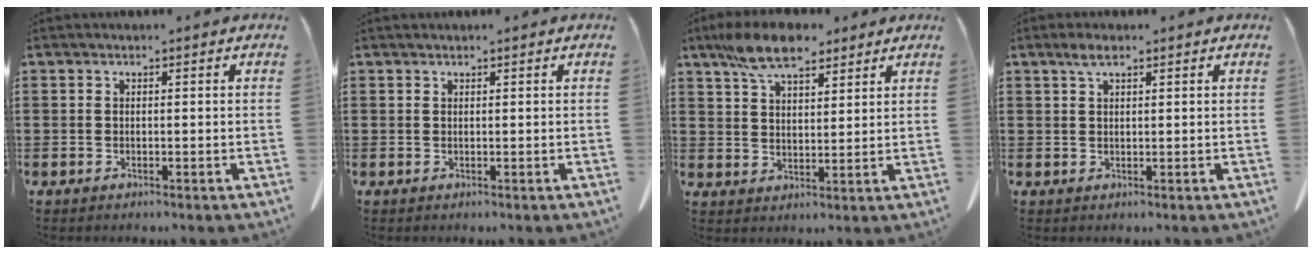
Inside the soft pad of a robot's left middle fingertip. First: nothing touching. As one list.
[{"total": 0.0}, {"total": 8.6, "force": [6.4, 3.3, 4.7], "torque": [-0.111, -0.002, 0.120]}, {"total": 2.2, "force": [1.2, 0.8, 1.7], "torque": [-0.036, 0.004, 0.020]}]